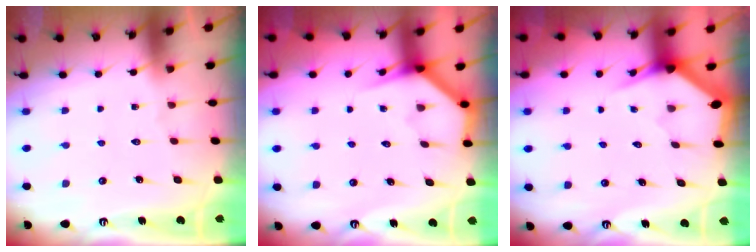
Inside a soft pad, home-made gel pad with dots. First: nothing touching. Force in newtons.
{"total": 3.9, "press": 3.9, "slide": 0.2}
{"total": 3.0, "press": 3.0, "slide": 0.1}